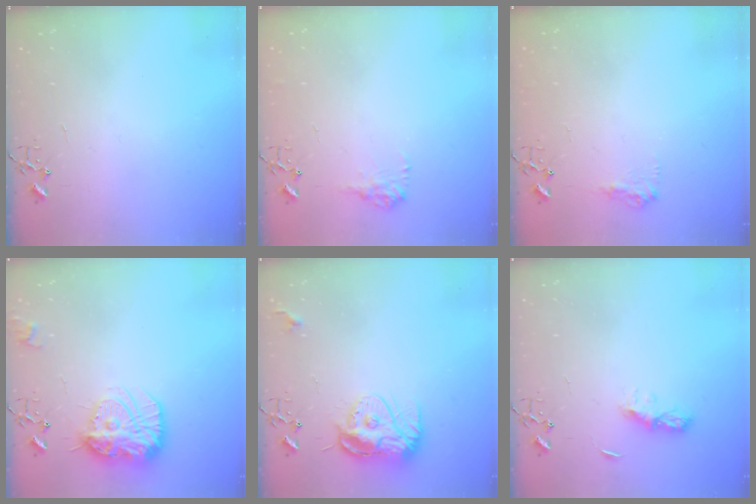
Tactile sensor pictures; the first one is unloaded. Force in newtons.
{"total": 8.9, "press": 8.9, "slide": 0.3}
{"total": 7.9, "press": 7.9, "slide": 0.3}
{"total": 16.5, "press": 16.5, "slide": 1.4}
{"total": 12.4, "press": 12.4, "slide": 1.4}
{"total": 6.4, "press": 6.3, "slide": 0.7}